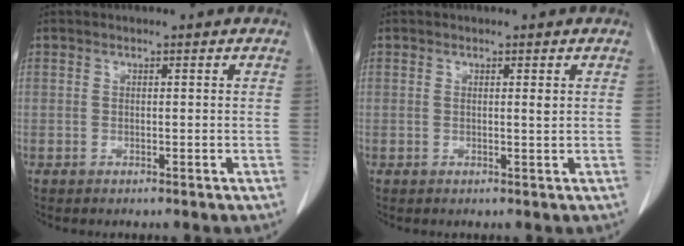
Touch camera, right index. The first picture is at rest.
{"total": 0.9, "force": [0.3, -0.1, 0.8], "torque": [-0.016, -0.002, 0.004]}